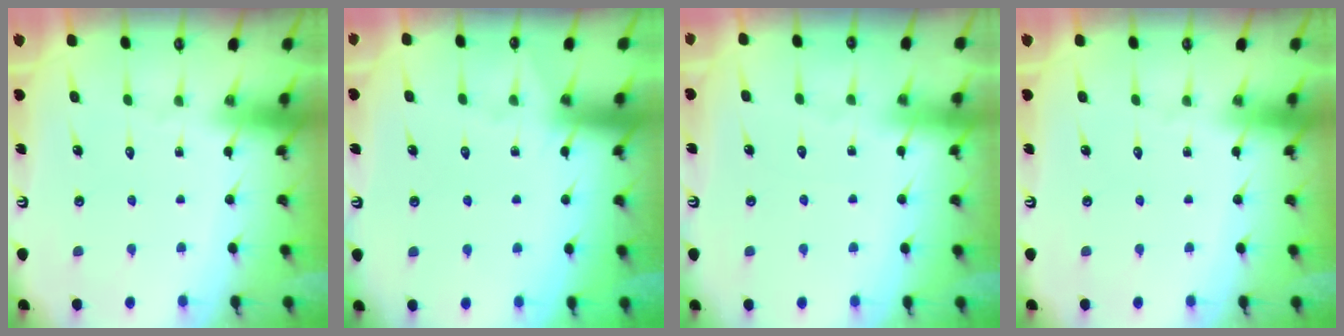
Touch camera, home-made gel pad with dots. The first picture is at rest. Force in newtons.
{"total": 3.0, "press": 3.0, "slide": 0.4}
{"total": 2.3, "press": 2.3, "slide": 0.4}
{"total": 0.0}